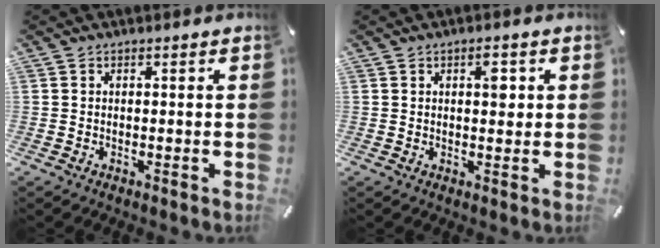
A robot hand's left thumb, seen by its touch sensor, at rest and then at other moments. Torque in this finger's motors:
{"motor_torque": [0.33, 0.58, 0.30, -0.33, 0.01]}